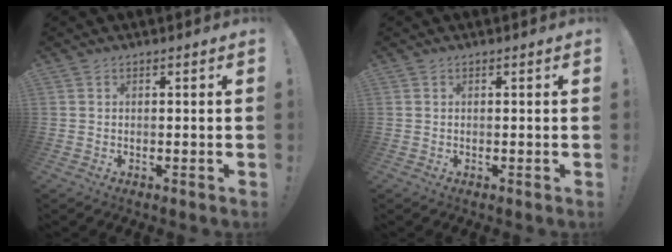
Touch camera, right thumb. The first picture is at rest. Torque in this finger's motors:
{"motor_torque": [0.00, 0.00, 0.00, 0.00, 0.00]}